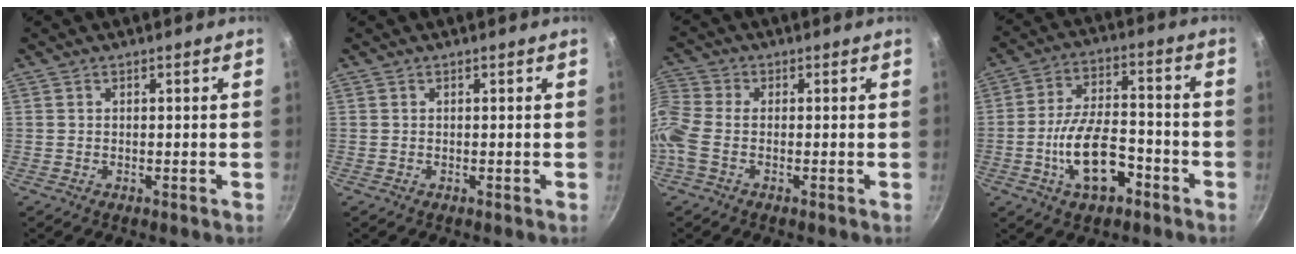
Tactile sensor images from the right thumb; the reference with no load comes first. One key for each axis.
{"total": 0.0}
{"total": 8.7, "fx": -1.6, "fy": 5.3, "fz": 6.7, "tx": -0.186, "ty": 0.015, "tz": -0.039}
{"total": 13.2, "fx": -5.0, "fy": 6.6, "fz": 10.3, "tx": -0.178, "ty": 0.036, "tz": -0.086}